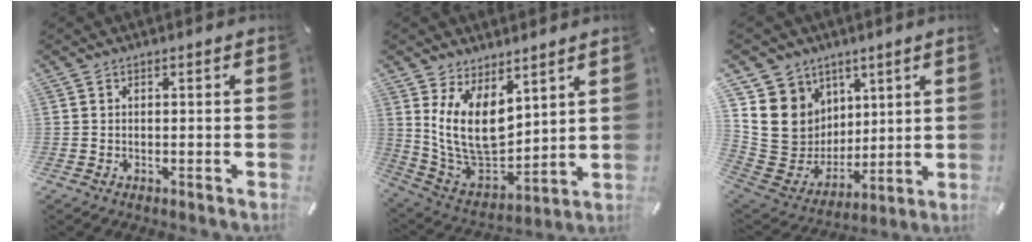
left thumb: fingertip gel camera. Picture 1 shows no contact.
{"total": 13.0, "force": [5.3, 8.4, 8.4], "torque": [-0.189, -0.051, 0.103]}
{"total": 13.2, "force": [3.3, 12.6, 2.4], "torque": [-0.039, -0.035, 0.082]}